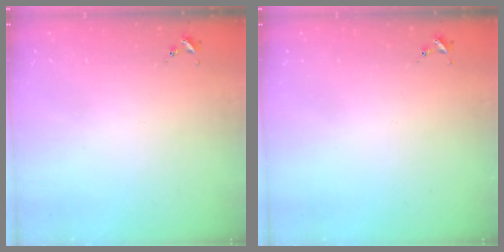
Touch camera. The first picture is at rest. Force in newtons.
{"total": 0.0}